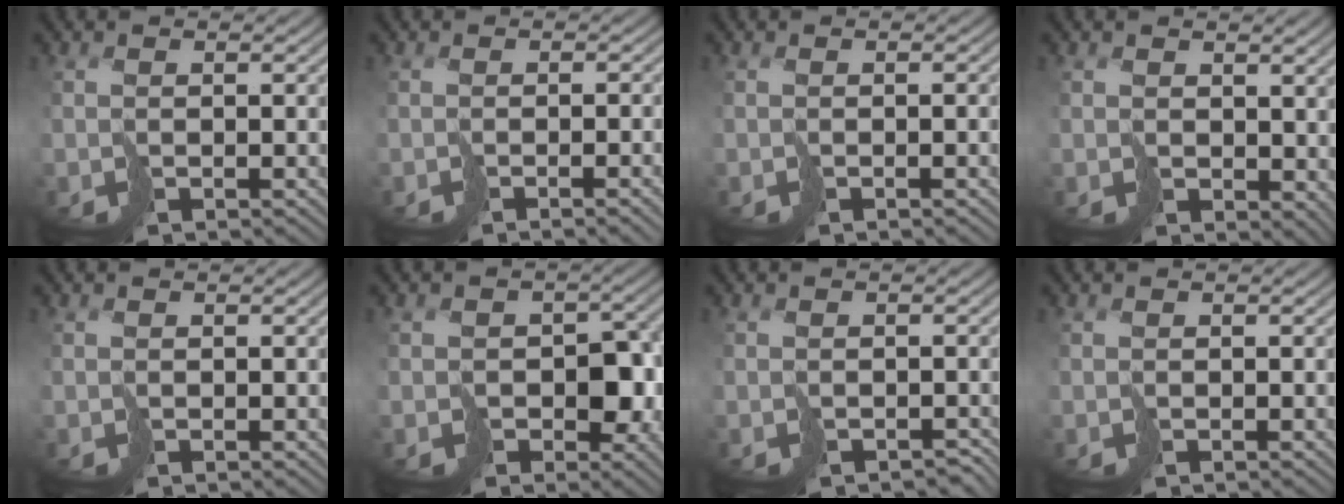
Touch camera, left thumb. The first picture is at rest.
{"total": 3.7, "force": [-1.2, 0.7, 3.4], "torque": [-0.046, 0.000, -0.020]}
{"total": 2.0, "force": [-0.4, 0.2, 2.0], "torque": [-0.028, 0.002, -0.010]}
{"total": 3.1, "force": [1.3, 2.3, 1.7], "torque": [-0.040, -0.010, 0.027]}
{"total": 0.0}
{"total": 5.9, "force": [-1.3, 4.4, 3.6], "torque": [-0.055, -0.009, -0.022]}
{"total": 1.3, "force": [-1.1, 0.6, 0.4], "torque": [-0.005, -0.005, -0.016]}
{"total": 0.0}